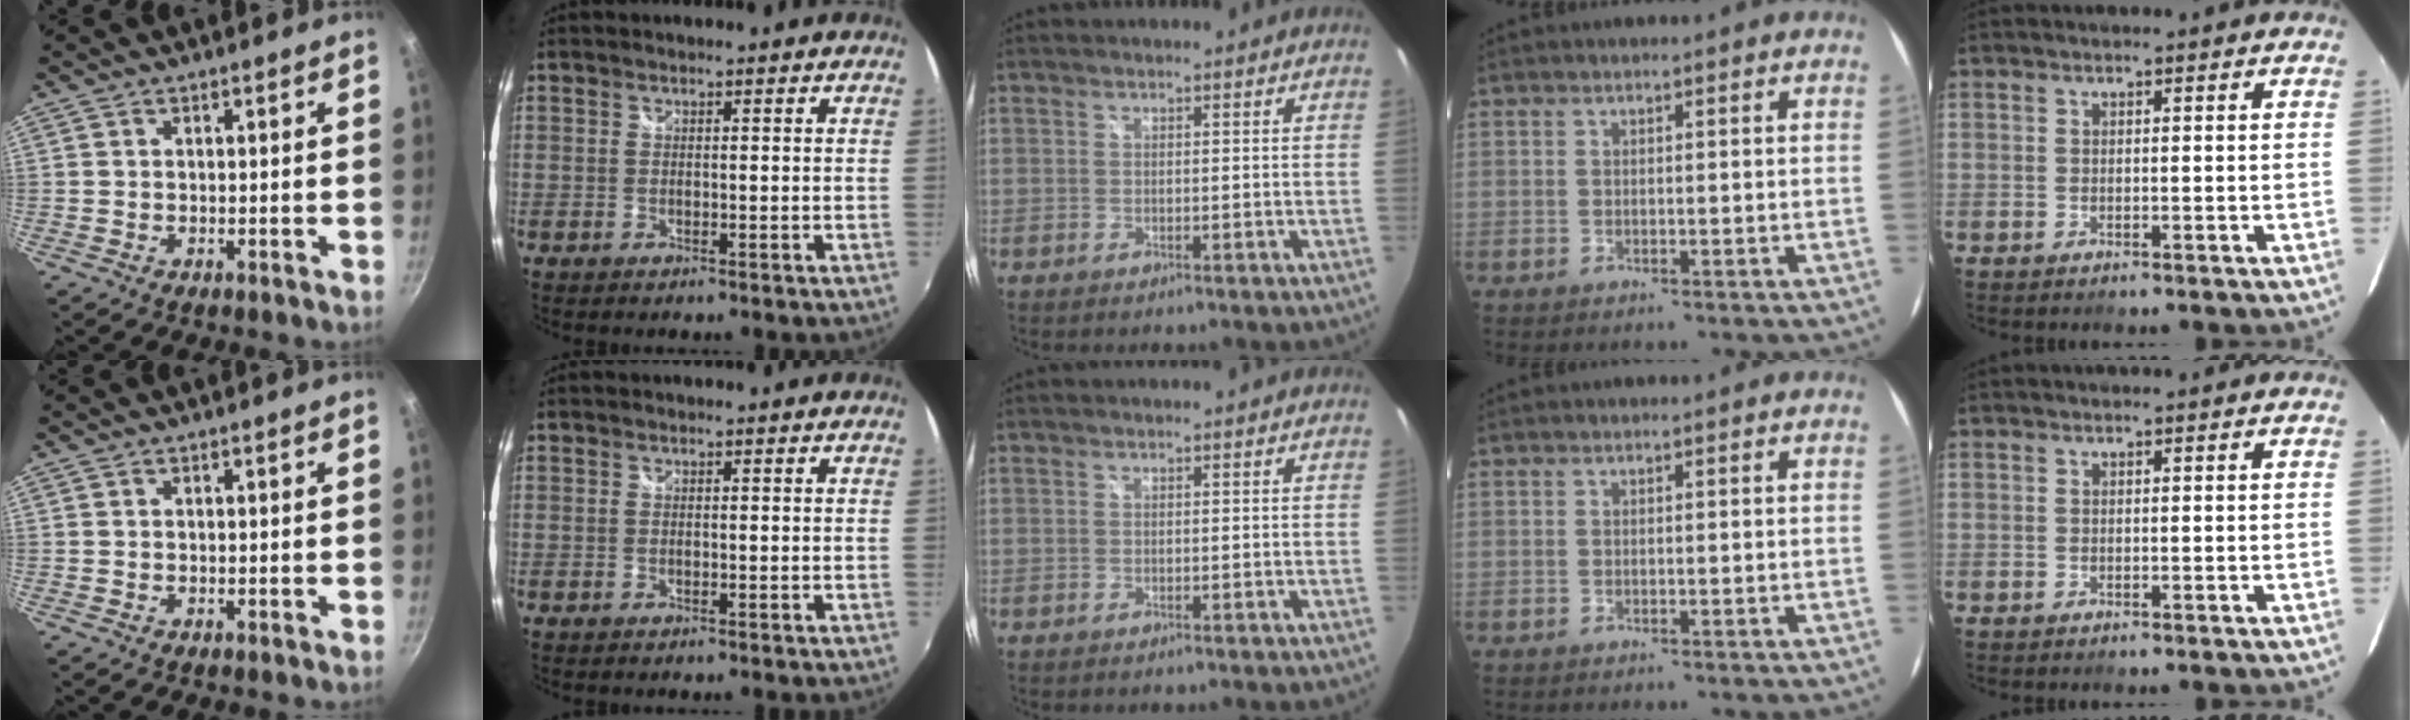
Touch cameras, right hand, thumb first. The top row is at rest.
{}